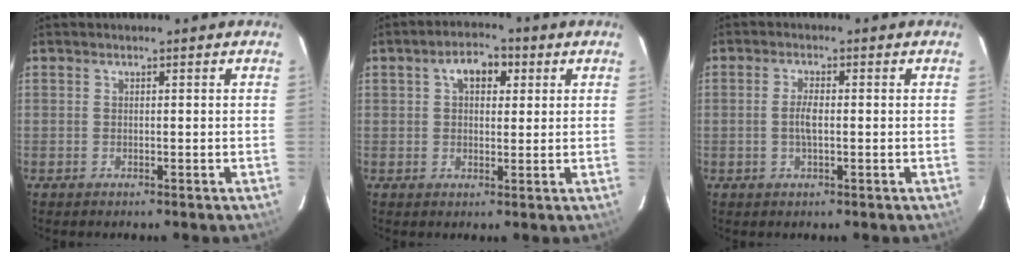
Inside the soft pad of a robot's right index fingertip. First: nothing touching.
{"total": 5.8, "force": [2.1, 3.6, 4.1], "torque": [-0.063, 0.023, 0.034]}
{"total": 3.0, "force": [-0.2, 1.0, 2.8], "torque": [-0.056, 0.002, -0.003]}